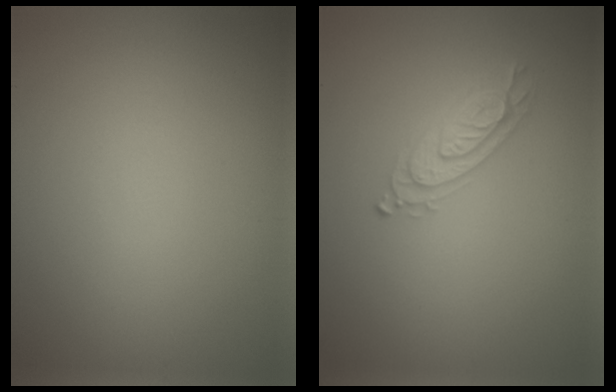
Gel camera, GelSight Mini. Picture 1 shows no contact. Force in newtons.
{"total": 2.1, "press": 2.1, "slide": 0.5}